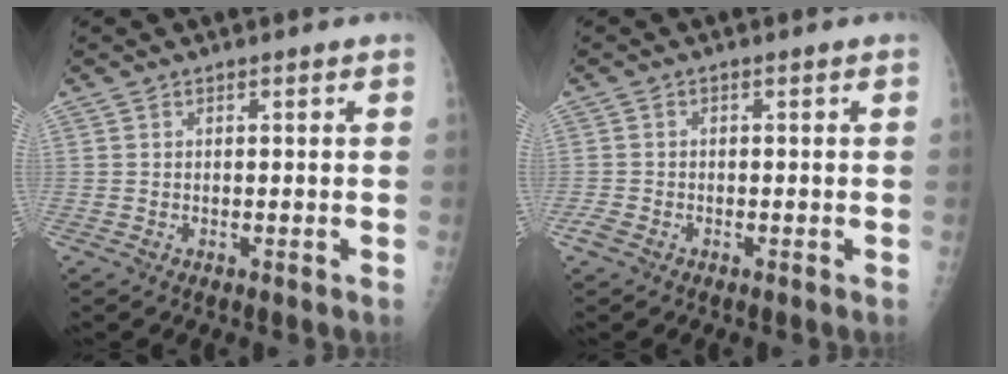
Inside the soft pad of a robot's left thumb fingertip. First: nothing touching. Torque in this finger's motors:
{"motor_torque": [0.01, 0.24, -0.03, 0.00, 0.04]}